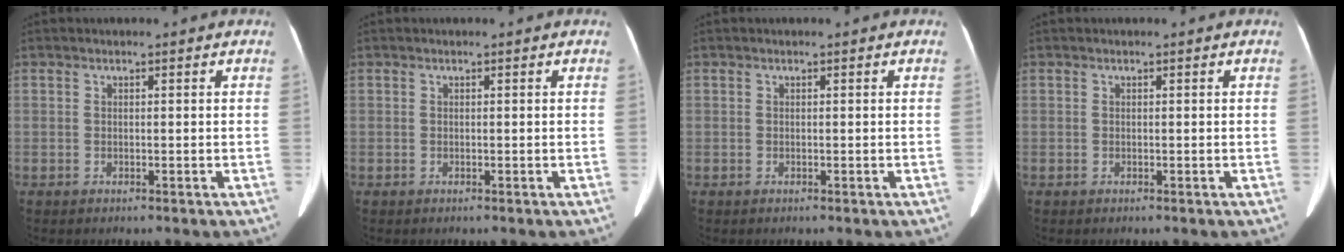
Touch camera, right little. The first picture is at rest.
{"total": 0.0}
{"total": 0.0}
{"total": 0.0}